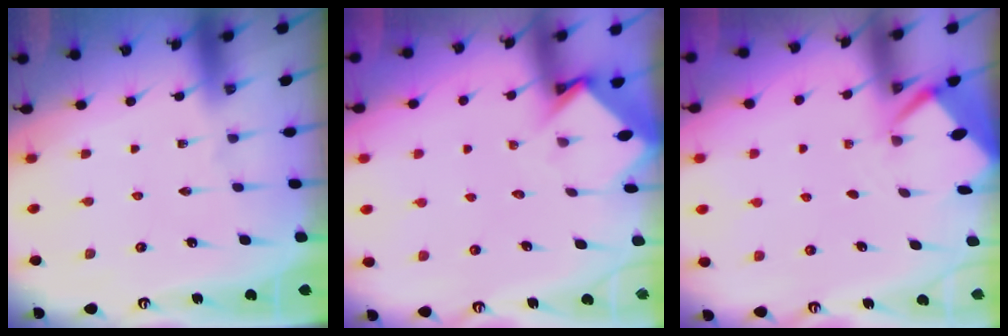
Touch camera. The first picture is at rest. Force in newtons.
{"total": 3.8, "press": 3.8, "slide": 0.2}
{"total": 2.5, "press": 2.5, "slide": 0.0}